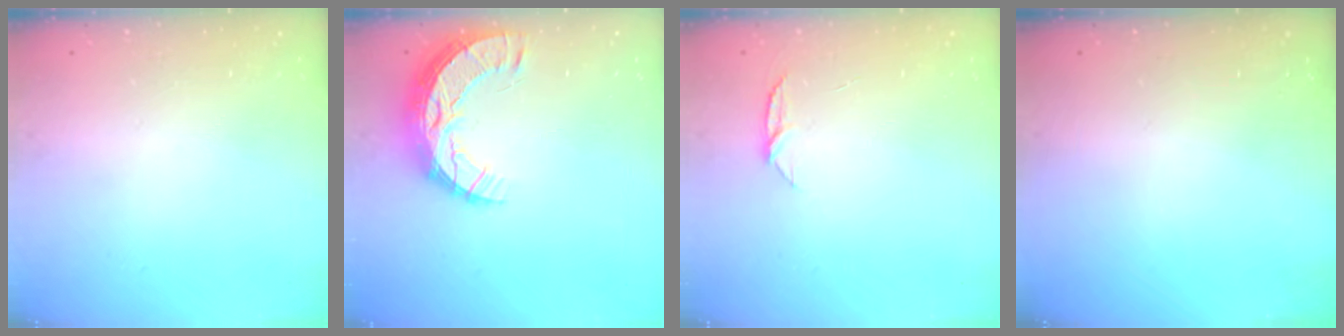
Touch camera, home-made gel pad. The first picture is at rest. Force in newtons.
{"total": 13.0, "press": 13.0, "slide": 0.9}
{"total": 5.1, "press": 5.1, "slide": 0.6}
{"total": 0.0}